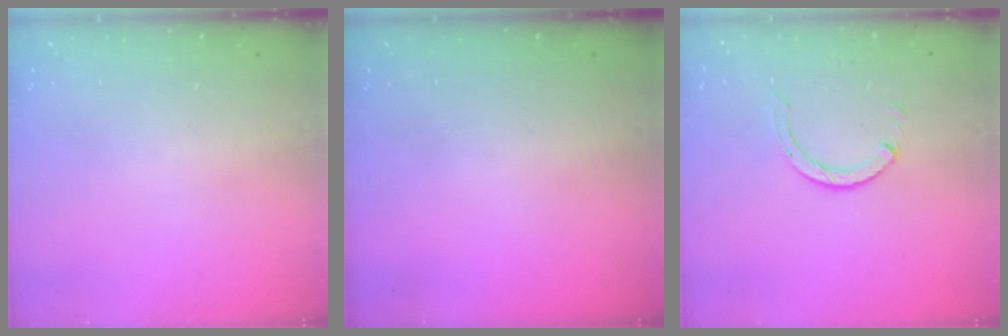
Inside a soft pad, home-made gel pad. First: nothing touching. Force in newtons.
{"total": 0.0}
{"total": 3.5, "press": 3.5, "slide": 0.5}